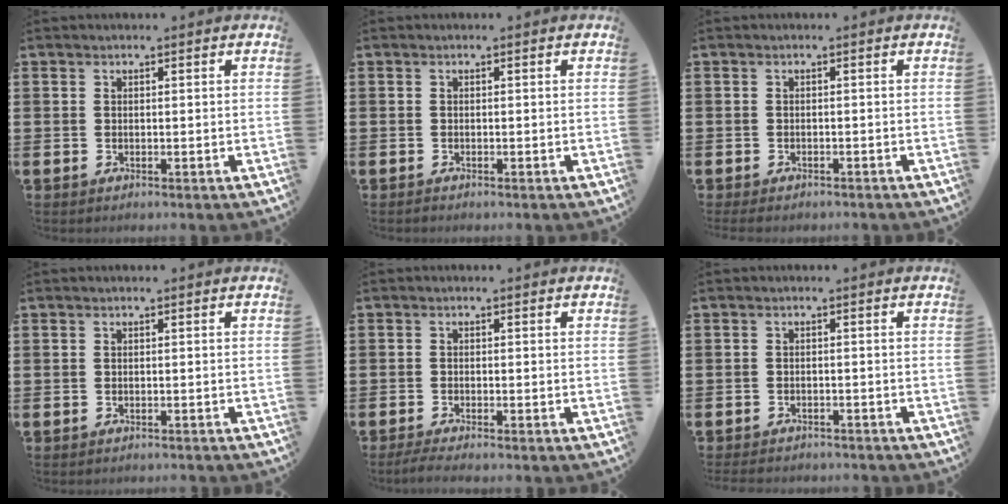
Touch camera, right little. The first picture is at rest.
{"total": 0.0}
{"total": 0.8, "force": [-0.6, 0.2, 0.3], "torque": [-0.007, 0.000, -0.014]}
{"total": 0.0}
{"total": 1.3, "force": [-0.9, 0.0, 0.9], "torque": [-0.015, -0.001, -0.018]}
{"total": 1.3, "force": [-1.3, 0.1, 0.0], "torque": [-0.004, 0.002, -0.027]}